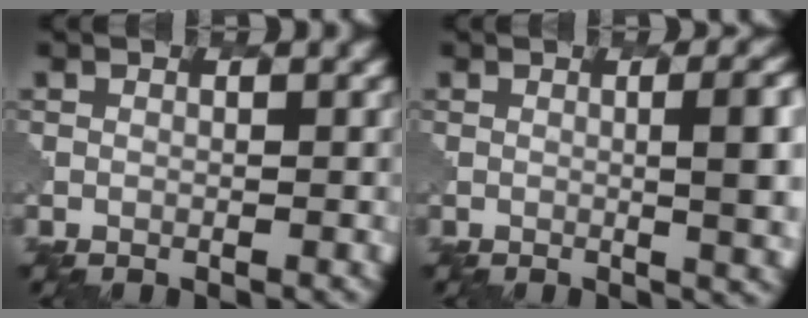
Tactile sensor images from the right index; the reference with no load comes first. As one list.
[{"total": 7.5, "force": [0.7, 2.7, 7.0], "torque": [-0.061, 0.005, 0.005]}]